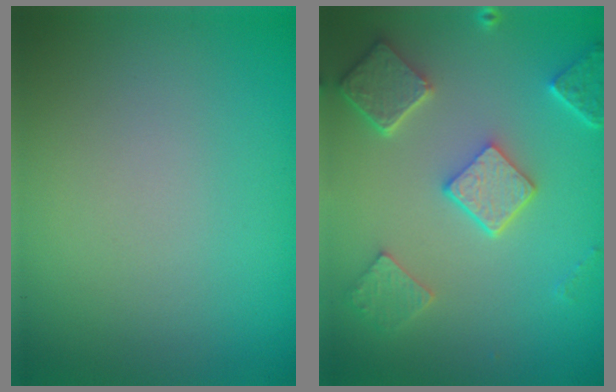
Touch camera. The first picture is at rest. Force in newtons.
{"total": 5.0, "press": 3.9, "slide": 3.1}